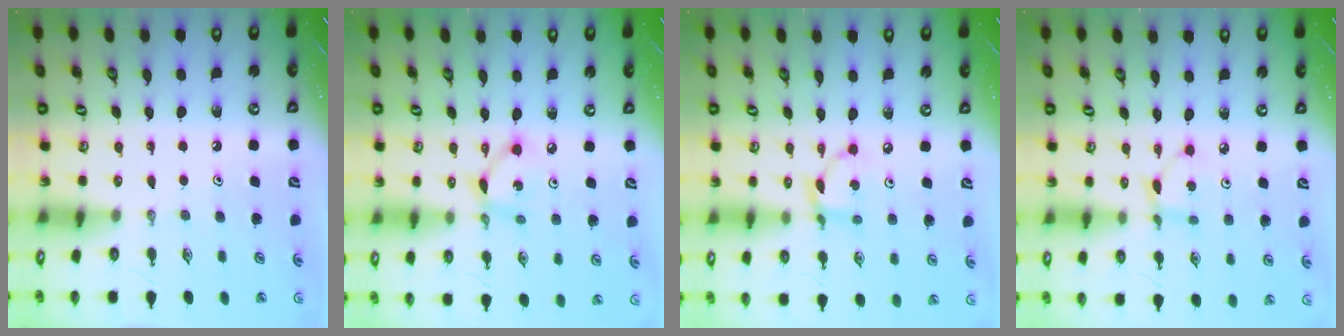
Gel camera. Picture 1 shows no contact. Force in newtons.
{"total": 6.0, "press": 6.0, "slide": 0.2}
{"total": 5.9, "press": 5.9, "slide": 0.2}
{"total": 3.6, "press": 3.6, "slide": 0.3}